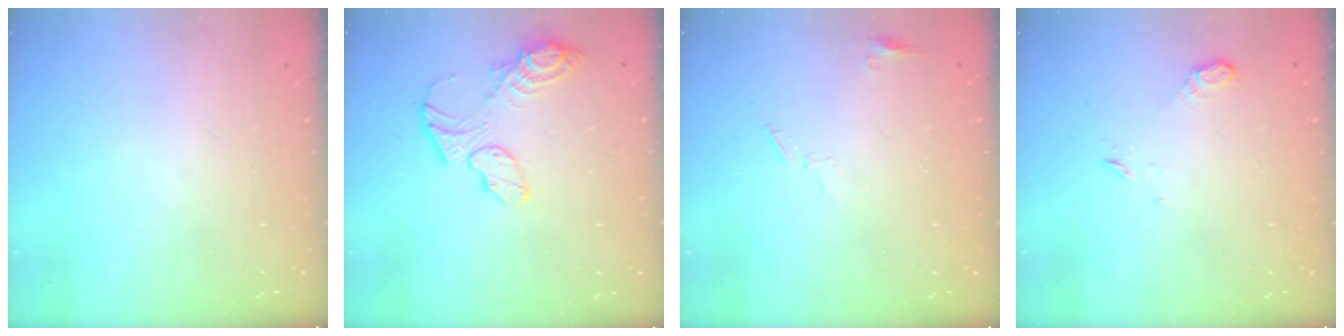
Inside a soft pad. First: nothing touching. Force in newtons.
{"total": 10.3, "press": 10.2, "slide": 1.0}
{"total": 4.5, "press": 4.4, "slide": 0.5}
{"total": 5.0, "press": 4.9, "slide": 0.8}